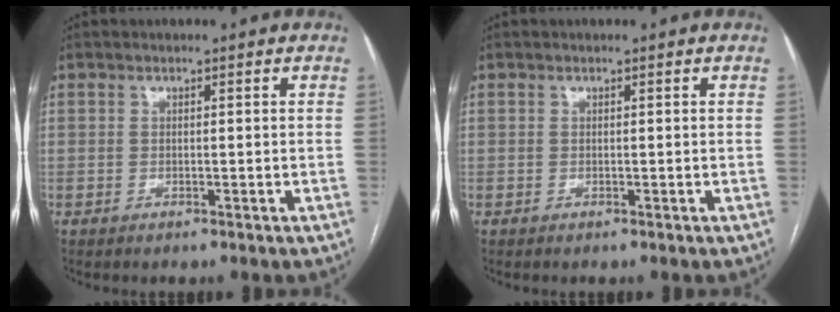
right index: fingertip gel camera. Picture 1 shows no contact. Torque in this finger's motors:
{"motor_torque": [0.01, 0.00, 0.00, 0.01]}